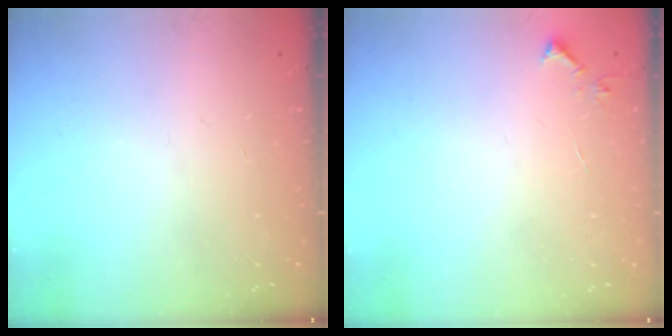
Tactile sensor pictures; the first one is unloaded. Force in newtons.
{"total": 3.8, "press": 3.8, "slide": 0.5}